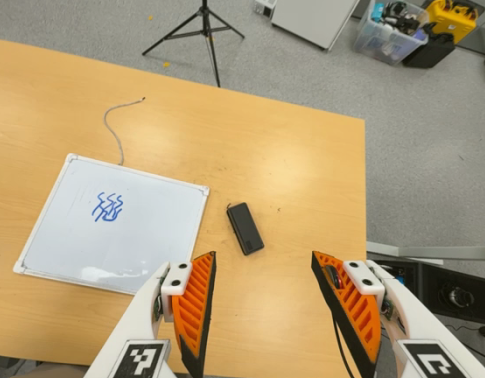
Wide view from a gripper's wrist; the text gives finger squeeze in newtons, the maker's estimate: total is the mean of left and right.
{"total": 0.0}